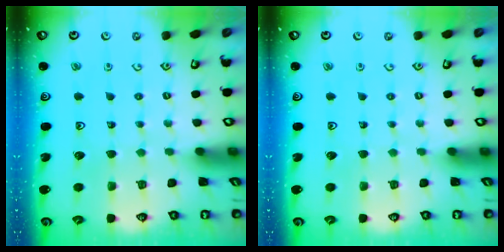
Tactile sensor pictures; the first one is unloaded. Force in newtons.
{"total": 0.0}